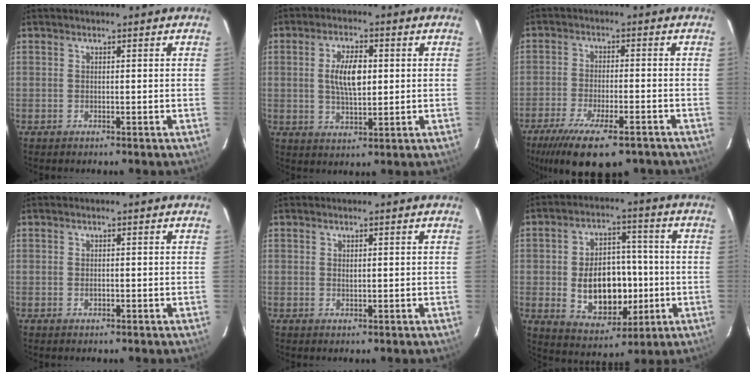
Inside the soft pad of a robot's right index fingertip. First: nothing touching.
{"total": 7.5, "force": [1.0, 3.3, 6.7], "torque": [-0.124, 0.005, 0.021]}
{"total": 16.2, "force": [-11.5, 4.7, 10.3], "torque": [-0.209, -0.050, -0.182]}
{"total": 0.9, "force": [-0.2, 0.8, 0.4], "torque": [-0.006, 0.000, -0.002]}
{"total": 1.0, "force": [0.3, 0.5, 0.8], "torque": [-0.013, 0.002, 0.005]}
{"total": 14.3, "force": [-2.0, 9.7, 10.4], "torque": [-0.202, 0.014, -0.006]}